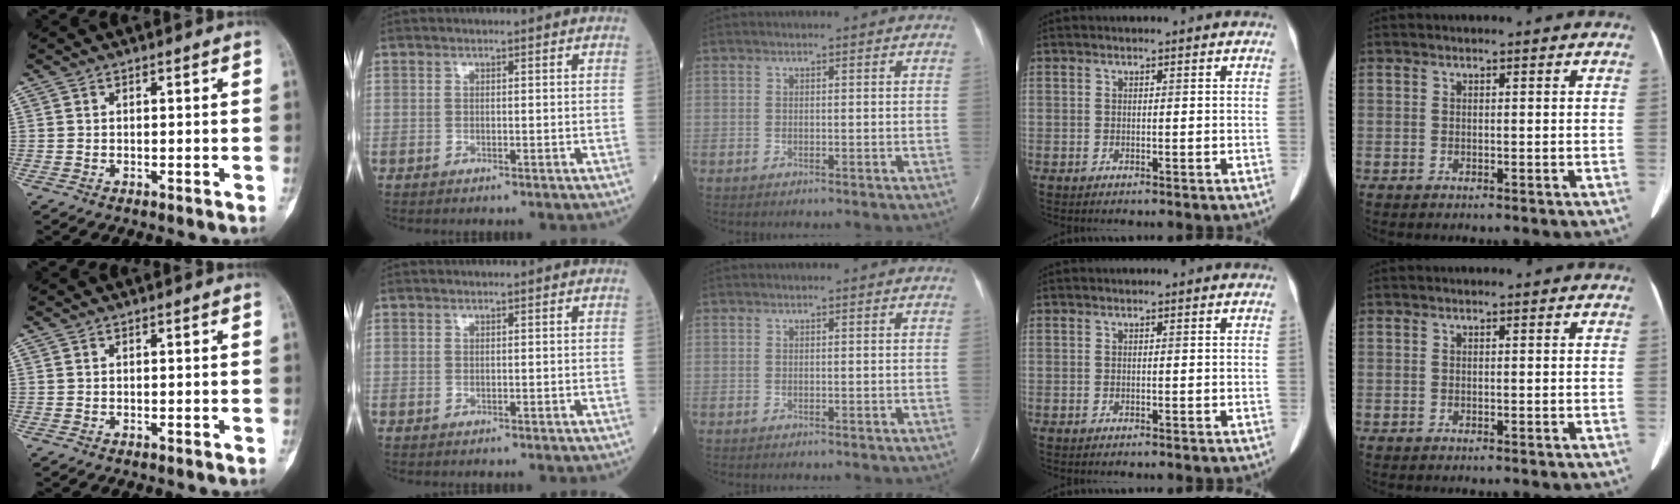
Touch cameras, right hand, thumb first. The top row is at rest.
{}